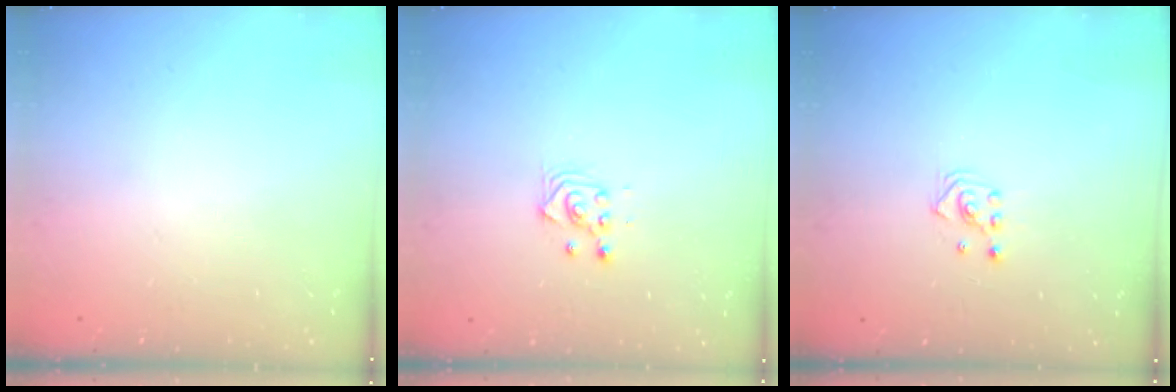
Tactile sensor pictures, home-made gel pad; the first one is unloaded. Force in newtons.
{"total": 3.4, "press": 3.1, "slide": 1.2}
{"total": 2.8, "press": 2.8, "slide": 0.3}